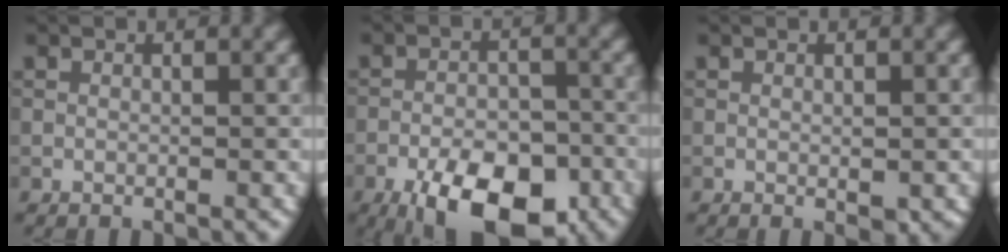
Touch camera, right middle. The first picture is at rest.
{"total": 9.9, "force": [-5.8, 4.3, 6.7], "torque": [-0.104, -0.010, -0.092]}
{"total": 1.3, "force": [-0.3, 0.6, 1.2], "torque": [-0.014, -0.006, 0.000]}